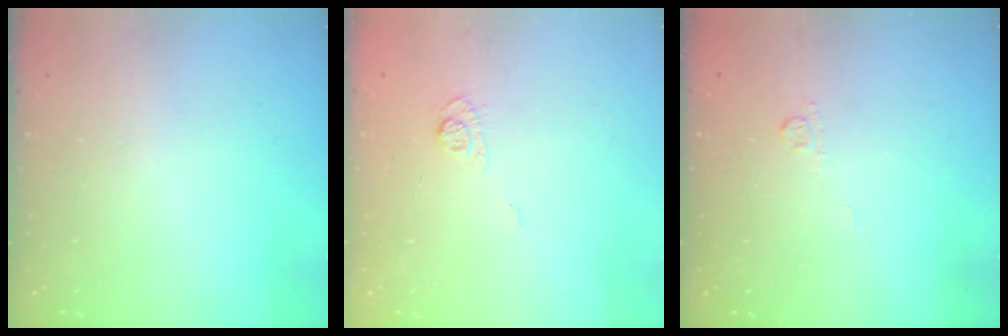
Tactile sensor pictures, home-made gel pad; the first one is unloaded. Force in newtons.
{"total": 5.8, "press": 5.7, "slide": 1.4}
{"total": 3.3, "press": 3.2, "slide": 1.0}